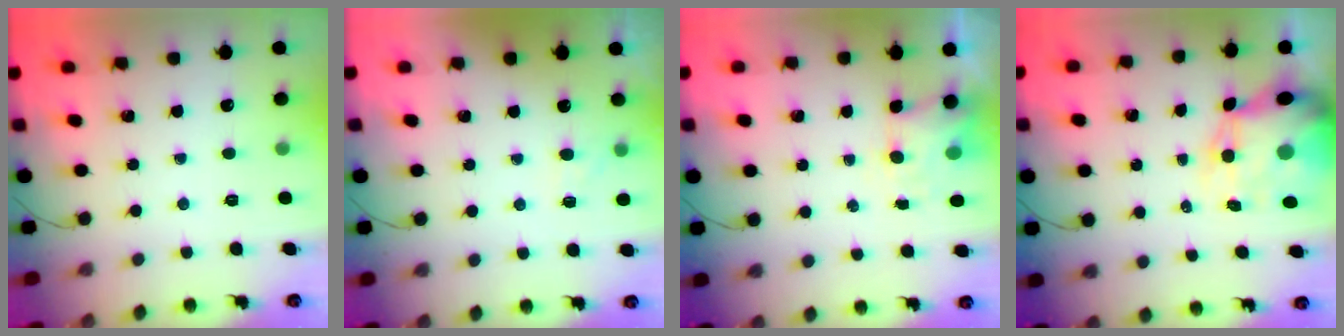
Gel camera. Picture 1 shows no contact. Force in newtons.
{"total": 4.9, "press": 4.6, "slide": 1.5}
{"total": 3.4, "press": 3.3, "slide": 0.8}
{"total": 10.6, "press": 10.1, "slide": 3.2}